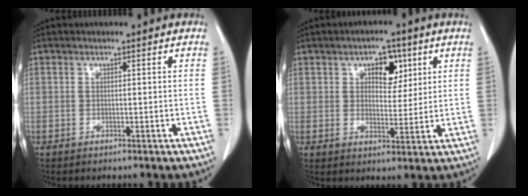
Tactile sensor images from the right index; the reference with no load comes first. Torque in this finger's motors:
{"motor_torque": [0.21, 0.20, 0.06, 0.04]}